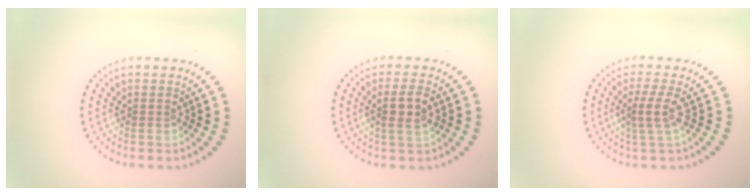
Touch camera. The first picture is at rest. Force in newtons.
{"total": 2.5, "press": 2.3, "slide": 1.0}
{"total": 2.2, "press": 1.7, "slide": 1.4}